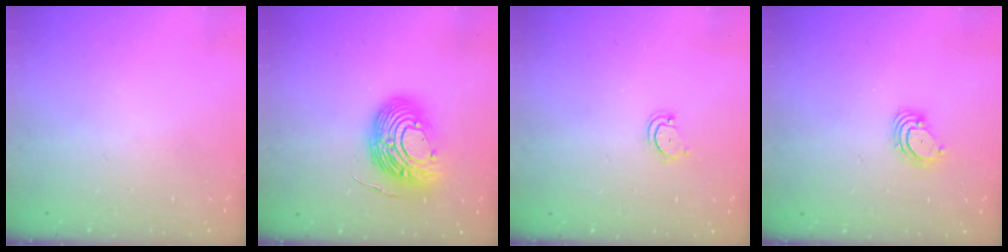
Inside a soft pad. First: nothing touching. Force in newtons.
{"total": 14.0, "press": 13.8, "slide": 2.2}
{"total": 2.8, "press": 2.8, "slide": 0.3}
{"total": 3.3, "press": 3.3, "slide": 0.3}